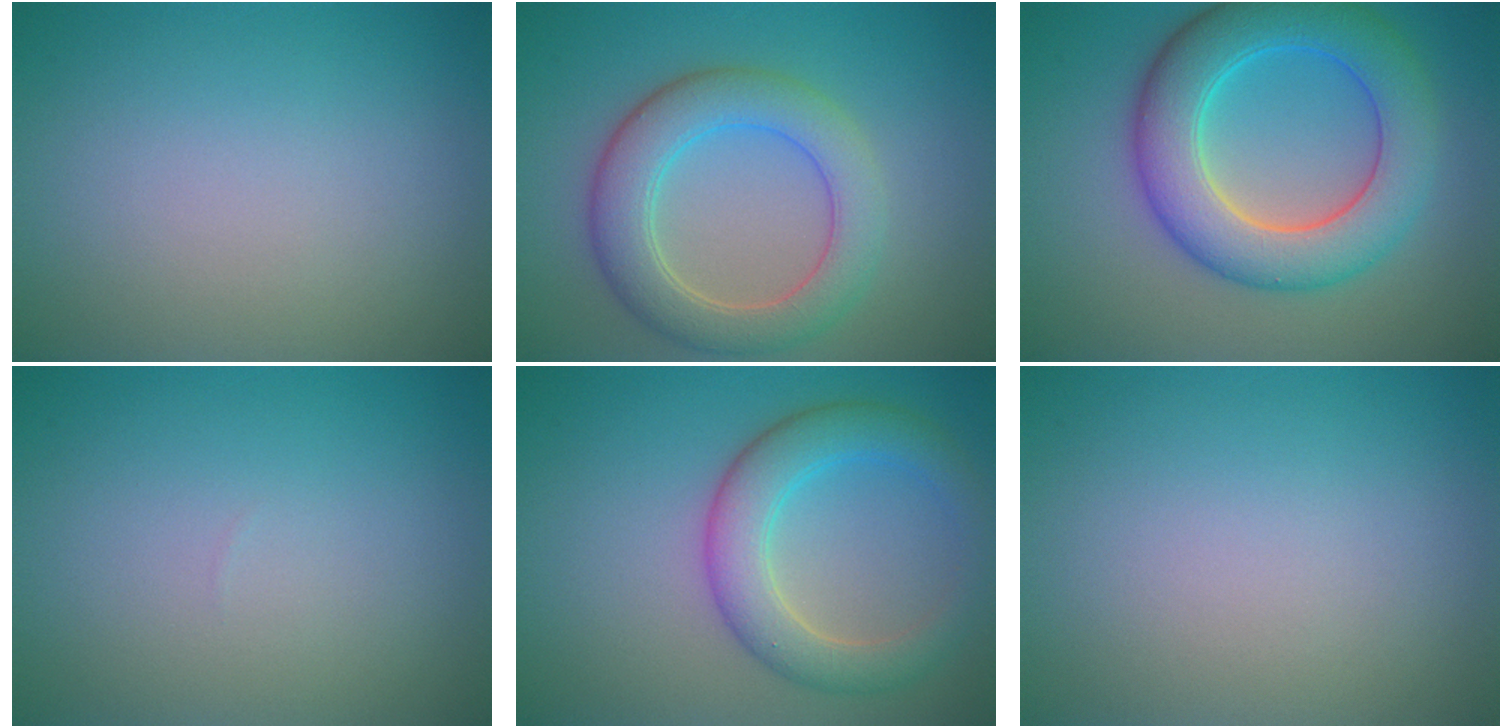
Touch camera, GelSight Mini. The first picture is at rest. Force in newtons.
{"total": 5.8, "press": 5.8, "slide": 0.6}
{"total": 8.3, "press": 8.3, "slide": 0.1}
{"total": 0.0}
{"total": 5.1, "press": 5.1, "slide": 0.0}
{"total": 0.0}